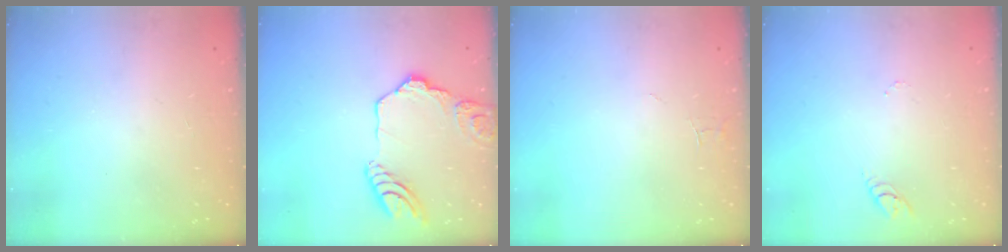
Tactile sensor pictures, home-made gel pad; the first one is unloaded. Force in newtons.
{"total": 15.3, "press": 15.2, "slide": 1.7}
{"total": 3.0, "press": 3.0, "slide": 0.2}
{"total": 2.7, "press": 2.7, "slide": 0.2}